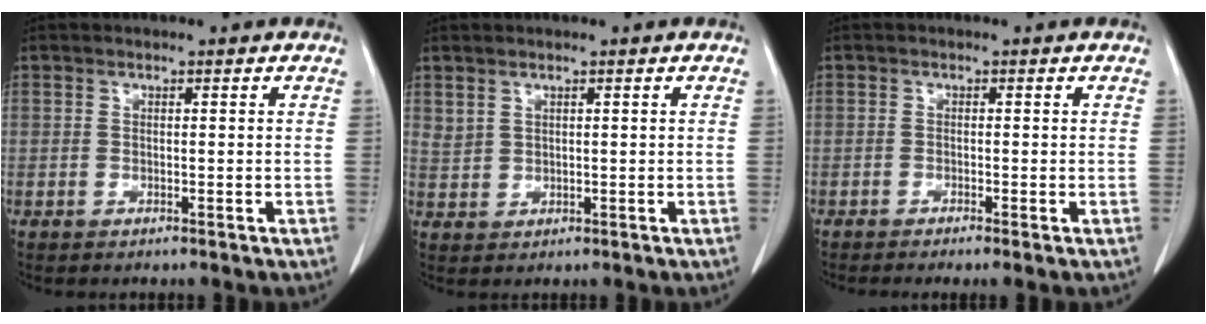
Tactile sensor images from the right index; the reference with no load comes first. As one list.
[{"total": 1.8, "force": [1.5, 1.0, 0.4], "torque": [-0.003, -0.001, 0.034]}, {"total": 1.7, "force": [-1.2, -0.2, 1.1], "torque": [-0.018, -0.001, -0.020]}]